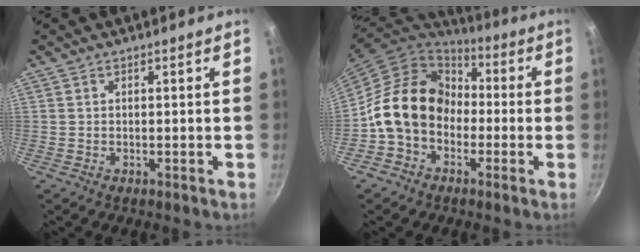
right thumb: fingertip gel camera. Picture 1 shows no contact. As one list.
[{"total": 15.7, "force": [-1.8, 12.6, 9.2], "torque": [-0.123, 0.049, -0.049]}]